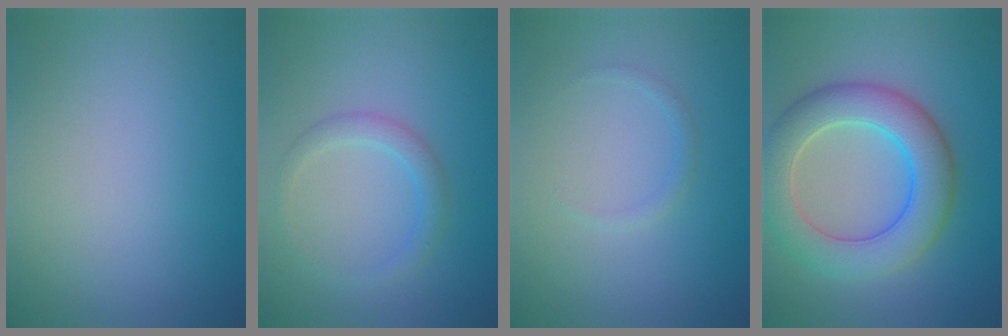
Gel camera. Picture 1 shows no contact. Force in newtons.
{"total": 2.0, "press": 2.0, "slide": 0.0}
{"total": 0.8, "press": 0.8, "slide": 0.0}
{"total": 7.6, "press": 7.6, "slide": 0.4}